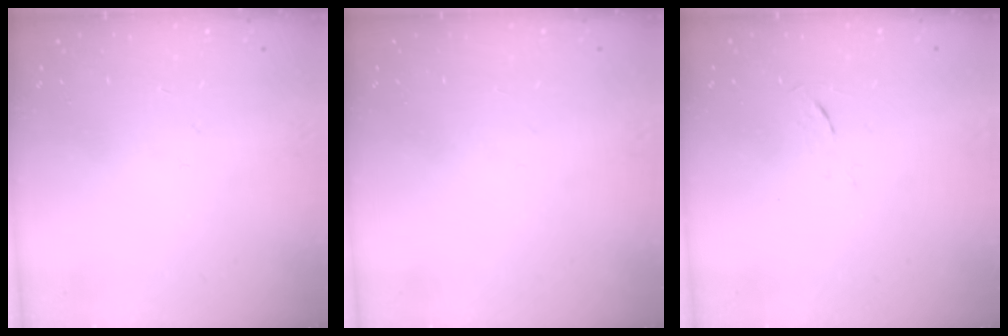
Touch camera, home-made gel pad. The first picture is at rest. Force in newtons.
{"total": 0.0}
{"total": 3.1, "press": 2.8, "slide": 1.2}